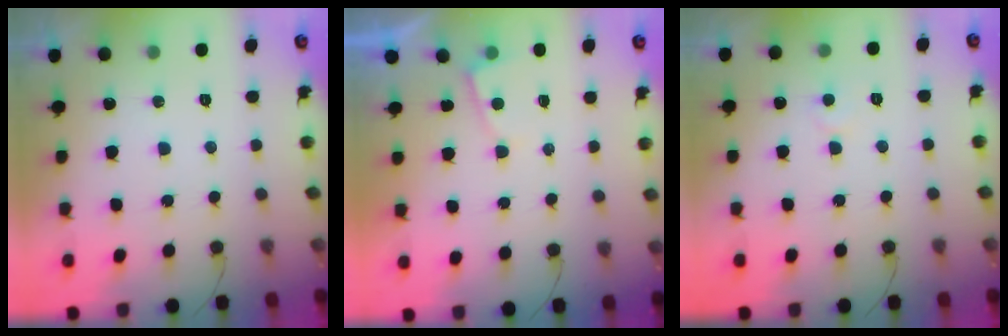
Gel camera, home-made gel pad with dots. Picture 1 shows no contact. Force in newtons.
{"total": 1.2, "press": 1.2, "slide": 0.1}
{"total": 4.2, "press": 4.2, "slide": 0.5}